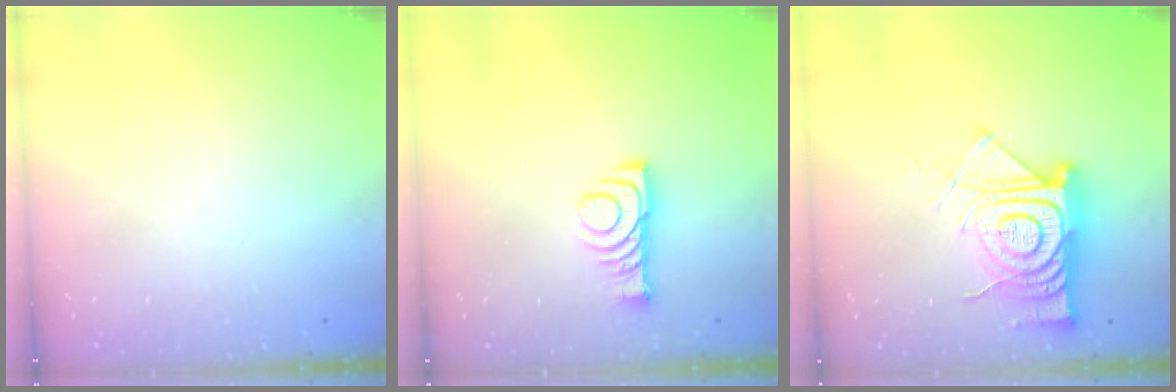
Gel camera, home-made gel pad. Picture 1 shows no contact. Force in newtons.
{"total": 9.4, "press": 9.4, "slide": 0.9}
{"total": 16.8, "press": 16.7, "slide": 1.5}